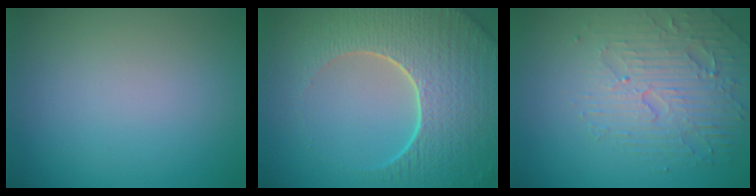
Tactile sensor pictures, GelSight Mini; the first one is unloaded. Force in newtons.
{"total": 8.7, "press": 6.4, "slide": 5.9}
{"total": 4.4, "press": 3.9, "slide": 2.1}